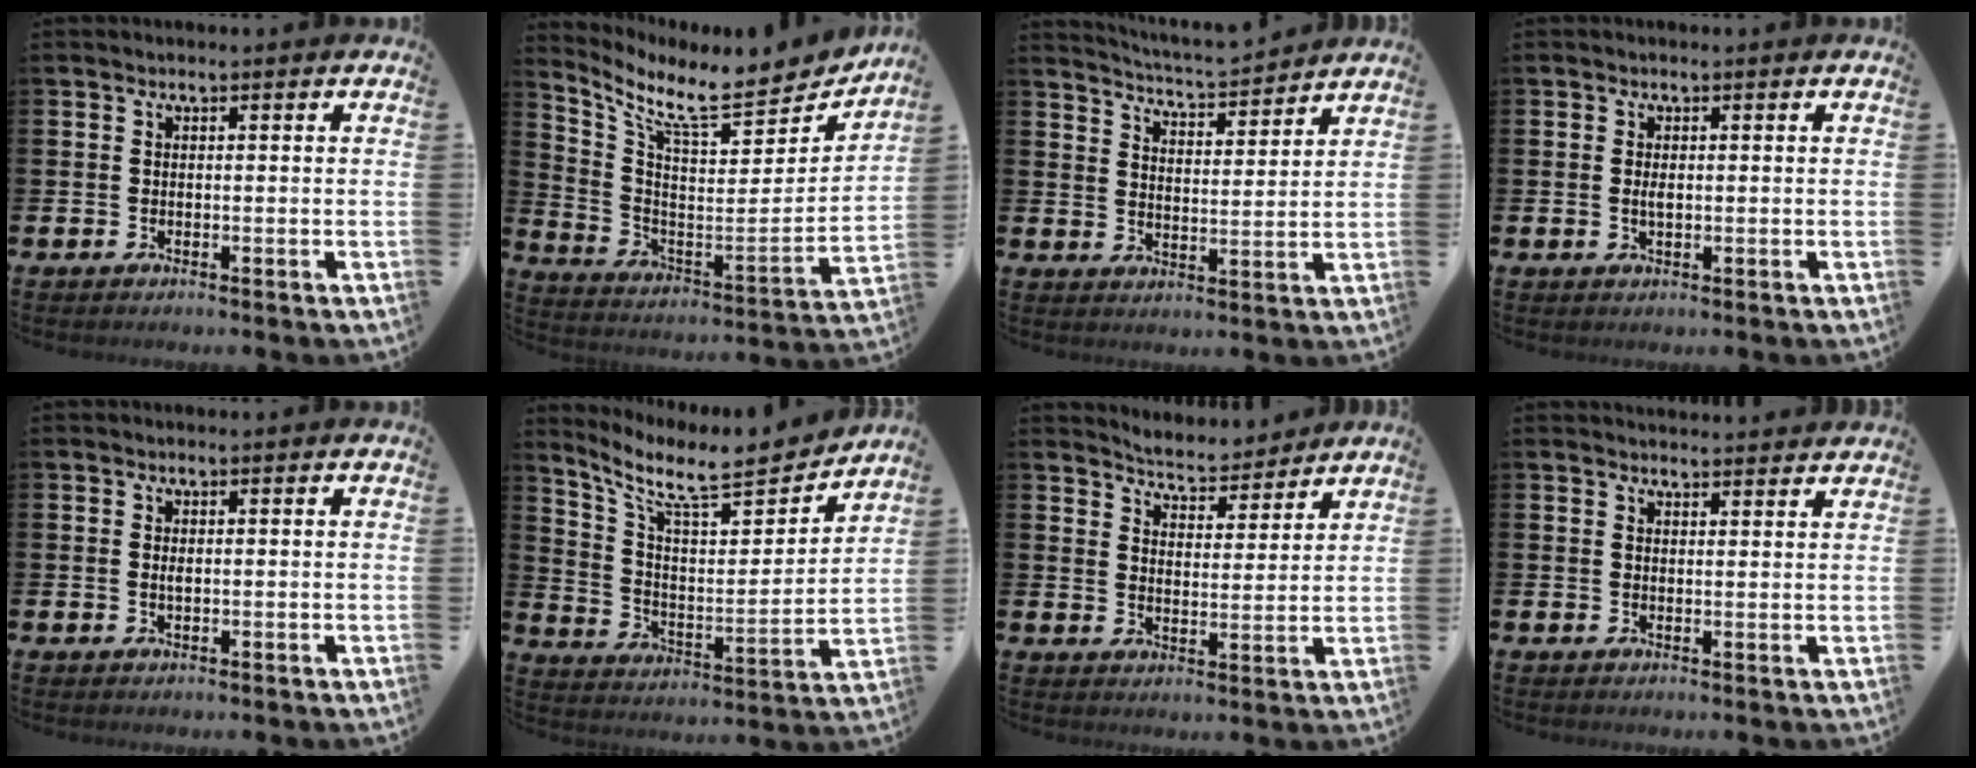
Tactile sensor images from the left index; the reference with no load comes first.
{"total": 10.4, "force": [8.7, 2.6, 5.1], "torque": [-0.118, -0.072, 0.140]}
{"total": 5.3, "force": [5.2, -0.2, 0.6], "torque": [-0.032, -0.038, 0.091]}
{"total": 1.2, "force": [0.1, 0.5, 1.1], "torque": [-0.019, 0.002, 0.000]}
{"total": 0.7, "force": [0.1, 0.3, 0.6], "torque": [-0.009, 0.000, 0.001]}
{"total": 9.2, "force": [7.8, 2.3, 4.2], "torque": [-0.106, -0.063, 0.129]}
{"total": 5.2, "force": [5.2, 0.7, 0.0], "torque": [-0.017, -0.041, 0.090]}
{"total": 2.5, "force": [2.5, 0.0, -0.1], "torque": [0.008, -0.019, 0.043]}